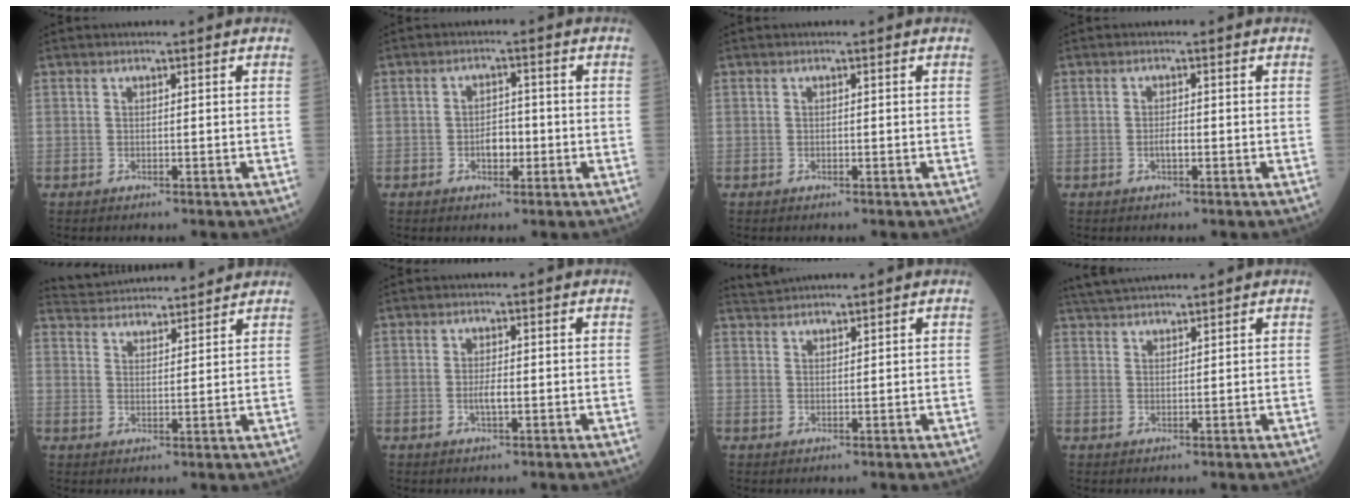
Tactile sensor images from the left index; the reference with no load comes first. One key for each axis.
{"total": 3.1, "fx": -1.1, "fy": 1.7, "fz": 2.3, "tx": -0.029, "ty": 0.004, "tz": -0.016}
{"total": 0.0}
{"total": 1.3, "fx": -0.5, "fy": 0.4, "fz": 1.1, "tx": -0.018, "ty": 0.000, "tz": -0.009}
{"total": 12.8, "fx": 12.3, "fy": 2.0, "fz": 3.0, "tx": -0.047, "ty": 0.032, "tz": 0.184}
{"total": 1.8, "fx": -0.5, "fy": 0.4, "fz": 1.7, "tx": -0.029, "ty": -0.002, "tz": -0.006}
{"total": 3.5, "fx": 3.4, "fy": 0.0, "fz": 0.6, "tx": -0.011, "ty": 0.031, "tz": 0.067}
{"total": 6.5, "fx": 6.0, "fy": 0.7, "fz": 2.3, "tx": -0.038, "ty": 0.036, "tz": 0.108}